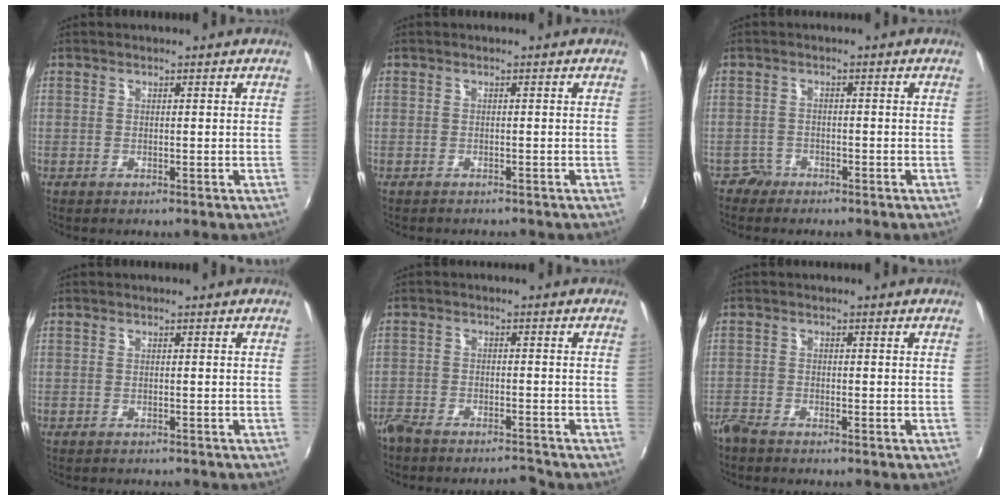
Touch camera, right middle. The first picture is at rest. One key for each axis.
{"total": 1.7, "fx": -1.6, "fy": 0.5, "fz": 0.4, "tx": -0.013, "ty": -0.010, "tz": -0.023}
{"total": 2.5, "fx": -1.9, "fy": 1.5, "fz": -0.3, "tx": 0.002, "ty": 0.007, "tz": -0.037}
{"total": 2.0, "fx": -1.8, "fy": 0.5, "fz": 0.5, "tx": -0.015, "ty": -0.012, "tz": -0.027}
{"total": 7.0, "fx": -6.7, "fy": 1.3, "fz": 1.8, "tx": -0.059, "ty": -0.001, "tz": -0.113}
{"total": 3.7, "fx": -3.4, "fy": 0.9, "fz": 1.1, "tx": -0.034, "ty": -0.014, "tz": -0.070}